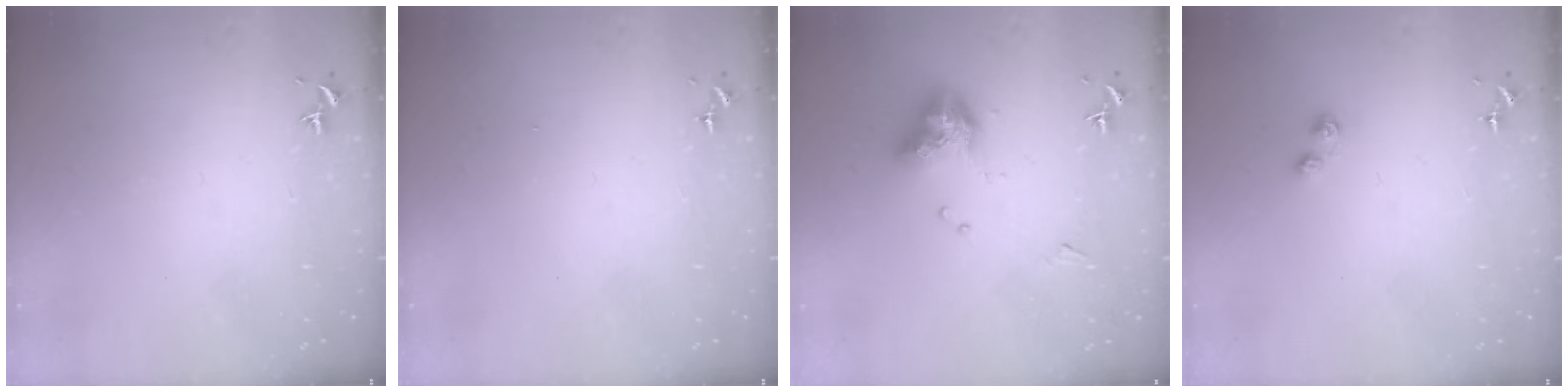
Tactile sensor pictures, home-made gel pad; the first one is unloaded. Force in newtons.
{"total": 0.0}
{"total": 11.1, "press": 11.1, "slide": 1.0}
{"total": 3.0, "press": 2.9, "slide": 0.5}